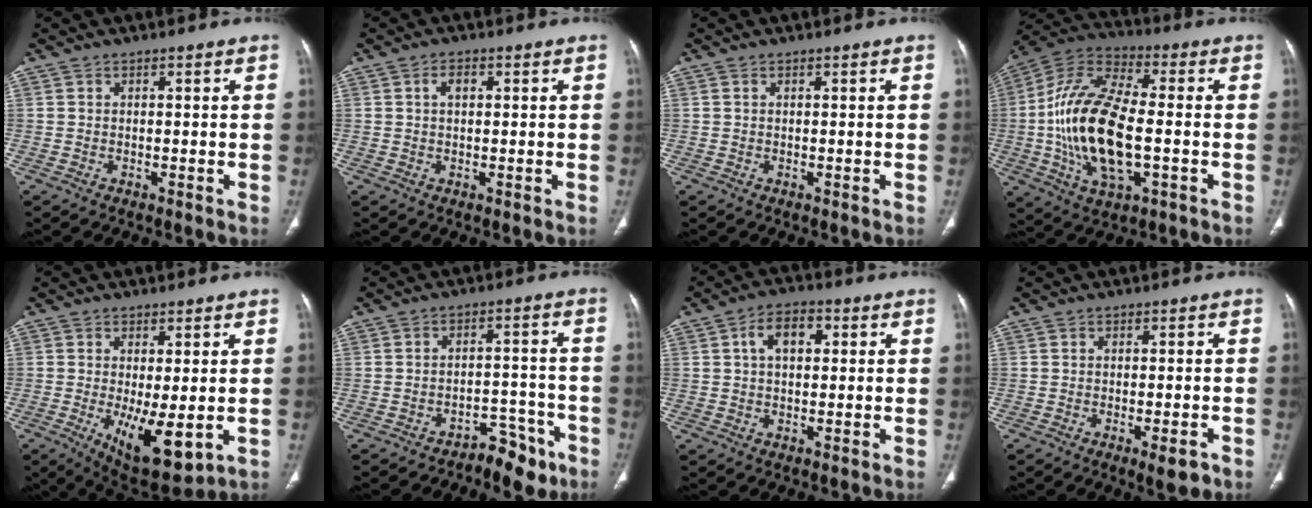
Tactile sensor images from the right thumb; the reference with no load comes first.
{"total": 2.3, "force": [0.6, 1.4, 1.8], "torque": [-0.031, 0.006, 0.011]}
{"total": 0.0}
{"total": 21.0, "force": [-2.4, 9.4, 18.6], "torque": [-0.373, 0.017, -0.042]}
{"total": 10.6, "force": [-1.9, 3.9, 9.7], "torque": [-0.150, -0.030, -0.013]}
{"total": 6.3, "force": [-4.7, 3.4, 2.6], "torque": [-0.009, 0.058, -0.067]}
{"total": 6.4, "force": [1.6, 3.9, 4.8], "torque": [-0.073, 0.012, 0.023]}
{"total": 3.9, "force": [-1.8, 1.1, 3.2], "torque": [-0.041, -0.004, -0.019]}